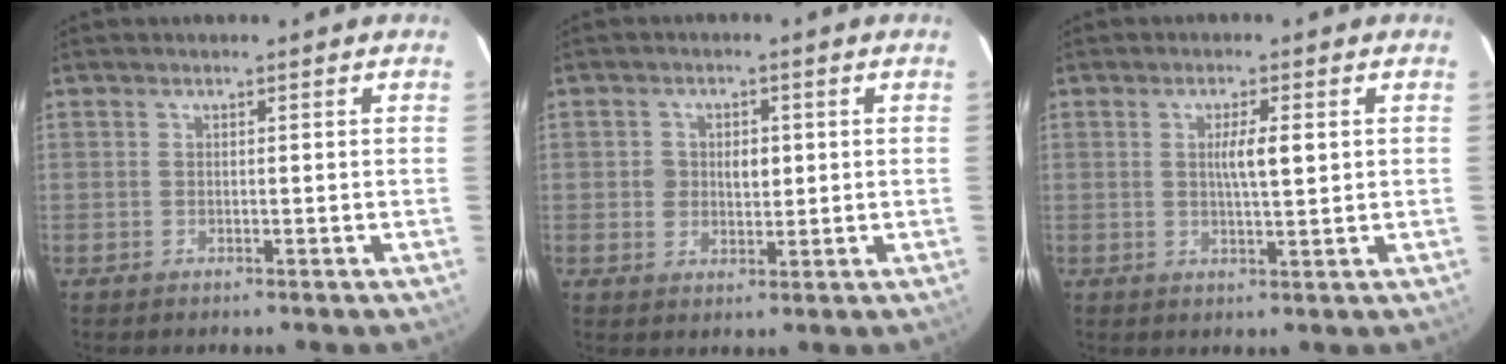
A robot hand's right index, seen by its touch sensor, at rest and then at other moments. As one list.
[{"total": 4.2, "force": [0.5, 3.2, 2.7], "torque": [-0.035, 0.008, 0.013]}, {"total": 4.0, "force": [0.8, 0.4, 3.9], "torque": [-0.068, -0.001, 0.012]}]